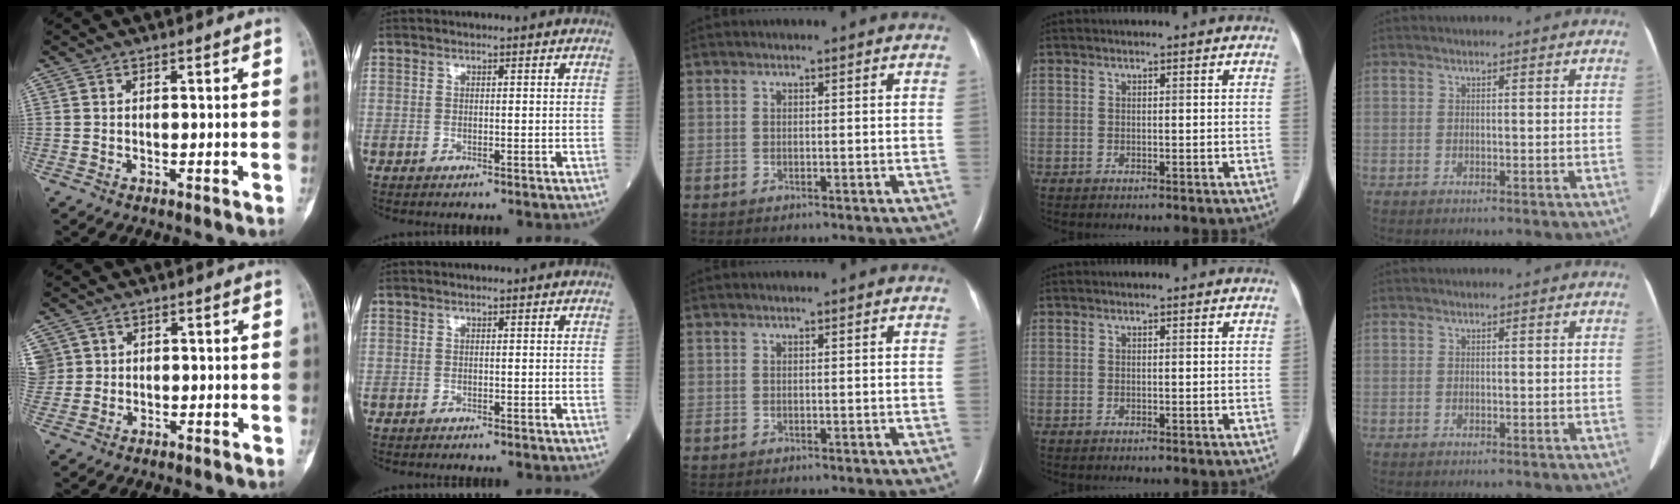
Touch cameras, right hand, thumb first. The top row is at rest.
{"thumb": {"total": 4.2, "force": [0.9, 4.0, 0.6], "torque": [0.001, 0.016, 0.022]}}